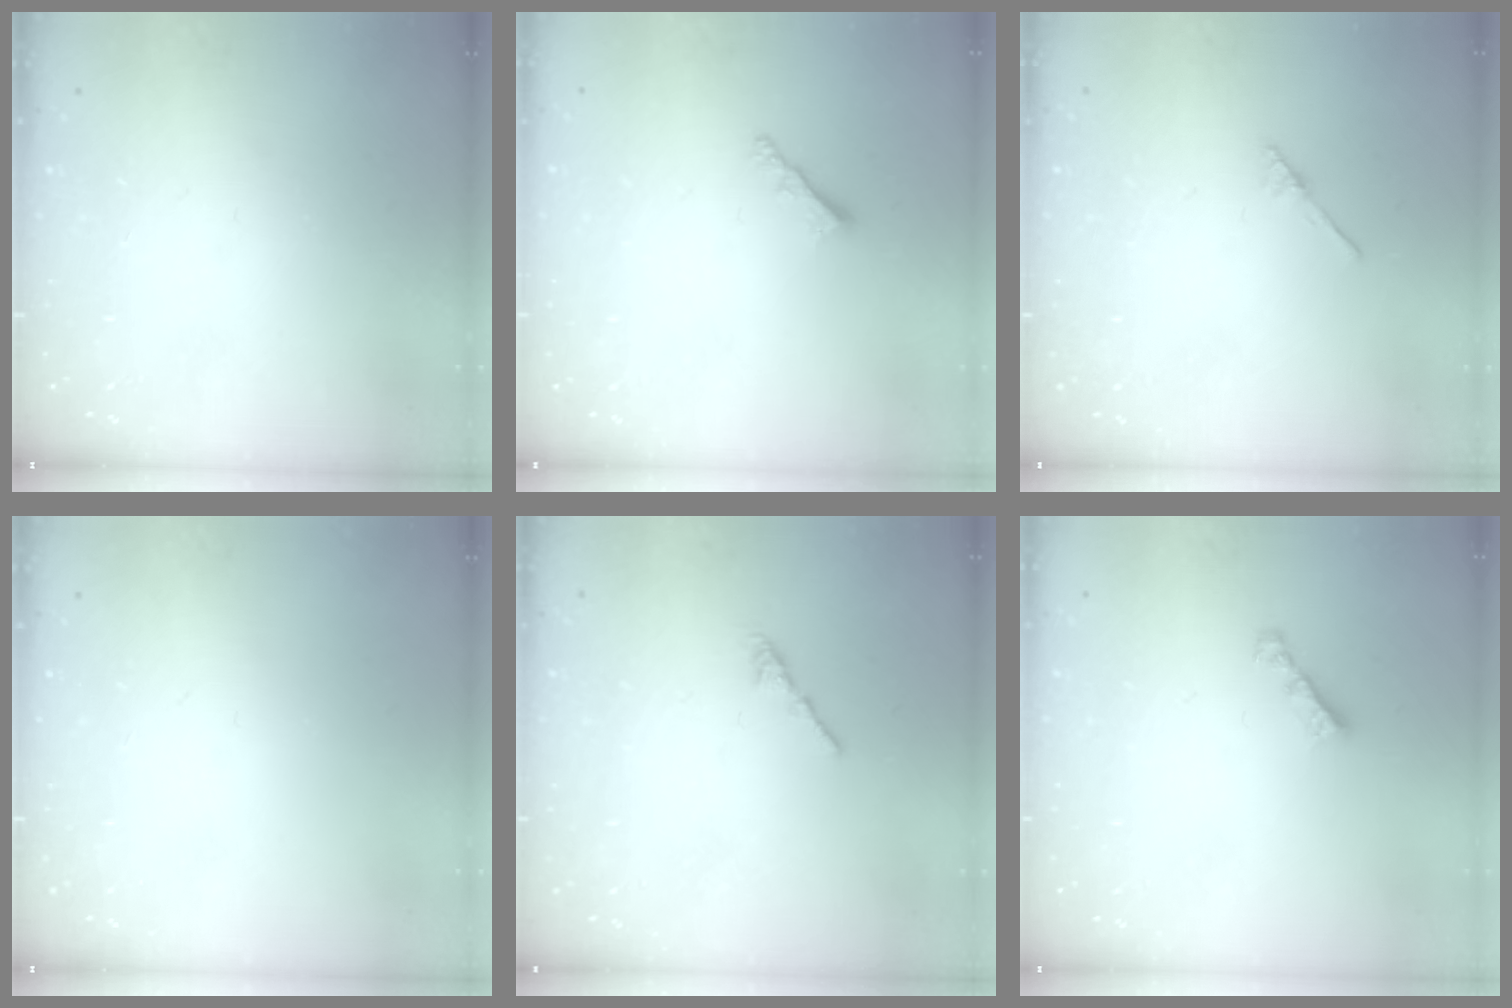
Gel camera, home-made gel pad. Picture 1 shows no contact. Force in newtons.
{"total": 2.1, "press": 2.0, "slide": 0.5}
{"total": 1.9, "press": 1.8, "slide": 0.3}
{"total": 0.0}
{"total": 1.3, "press": 1.2, "slide": 0.4}
{"total": 1.7, "press": 1.6, "slide": 0.5}